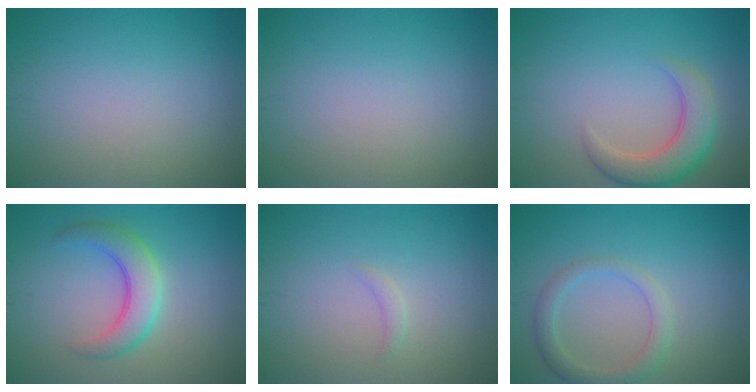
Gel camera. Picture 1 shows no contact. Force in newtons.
{"total": 0.0}
{"total": 4.7, "press": 4.7, "slide": 0.3}
{"total": 4.3, "press": 4.3, "slide": 0.1}
{"total": 0.8, "press": 0.7, "slide": 0.2}
{"total": 2.6, "press": 2.6, "slide": 0.3}